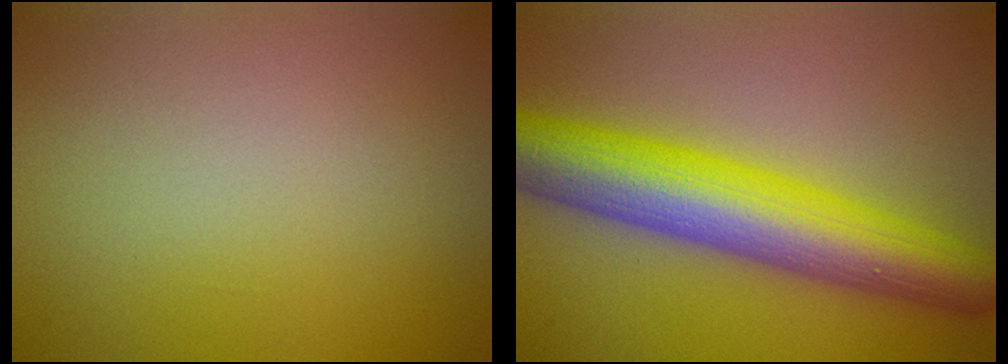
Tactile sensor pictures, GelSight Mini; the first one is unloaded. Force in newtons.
{"total": 9.5, "press": 9.5, "slide": 0.2}